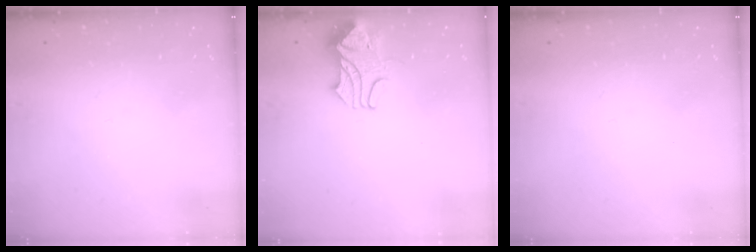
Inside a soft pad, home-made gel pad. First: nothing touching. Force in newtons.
{"total": 2.4, "press": 2.3, "slide": 0.8}
{"total": 0.0}